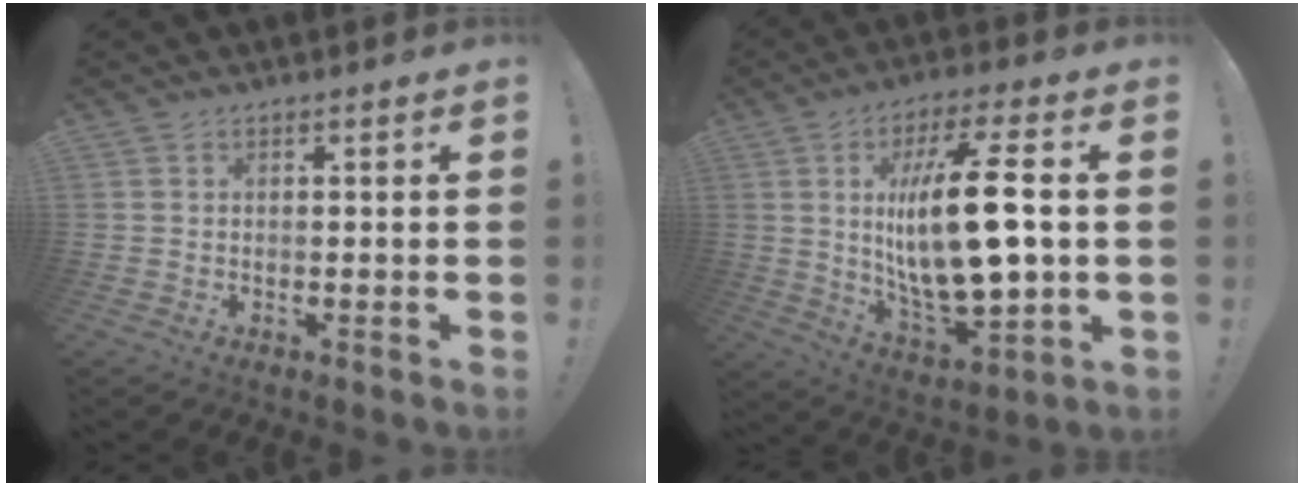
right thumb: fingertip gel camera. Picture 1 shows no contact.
{"total": 21.9, "force": [2.3, 6.9, 20.7], "torque": [-0.387, -0.016, 0.025]}